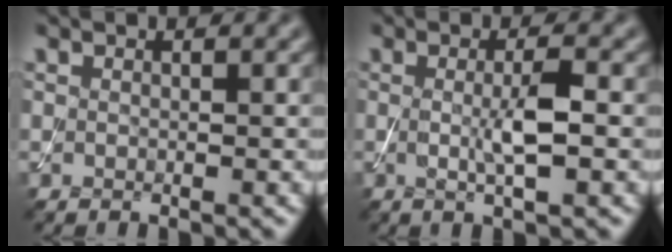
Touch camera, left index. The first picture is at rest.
{"total": 3.0, "force": [-0.1, 0.4, 2.9], "torque": [-0.057, -0.006, -0.001]}